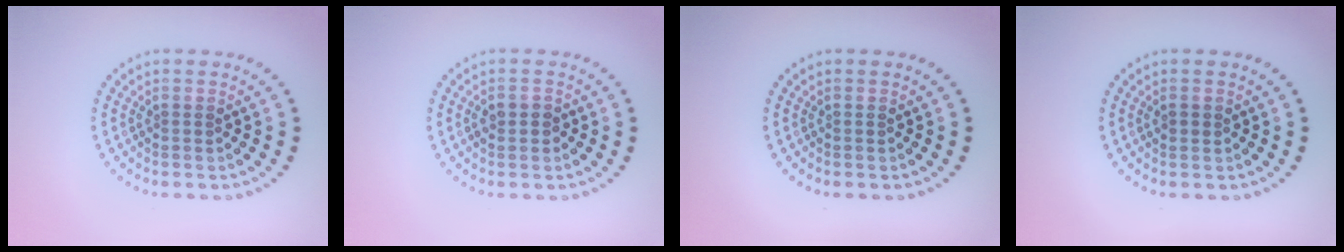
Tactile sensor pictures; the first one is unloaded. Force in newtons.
{"total": 1.4, "press": 1.4, "slide": 0.3}
{"total": 0.0}
{"total": 0.9, "press": 0.8, "slide": 0.3}